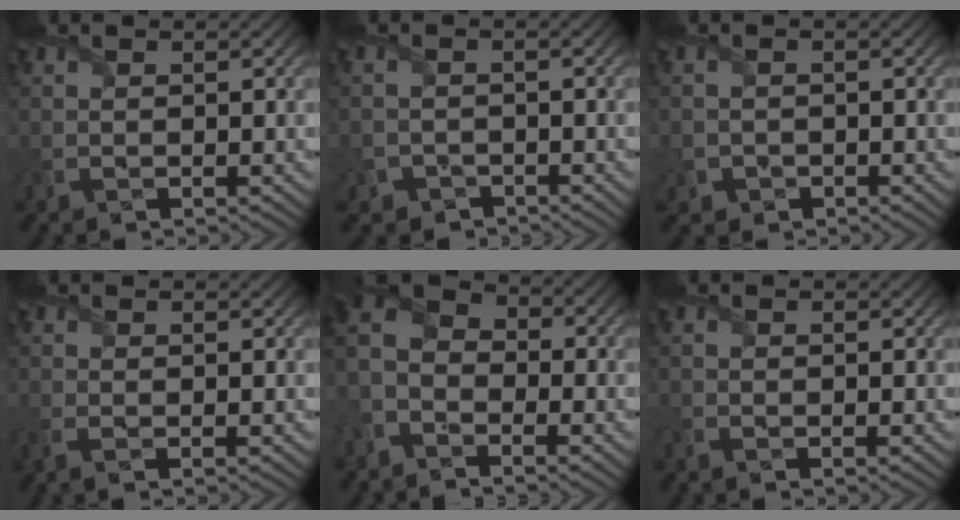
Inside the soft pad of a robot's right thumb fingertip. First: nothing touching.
{"total": 3.1, "force": [-2.3, 2.0, 0.3], "torque": [-0.008, 0.000, -0.047]}
{"total": 2.2, "force": [-1.2, 1.8, 0.4], "torque": [-0.011, -0.006, -0.023]}
{"total": 1.6, "force": [-0.7, 0.6, 1.4], "torque": [-0.035, -0.004, -0.017]}
{"total": 6.8, "force": [-4.3, 4.2, 3.2], "torque": [-0.075, -0.009, -0.097]}
{"total": 0.7, "force": [-0.7, 0.1, 0.2], "torque": [-0.003, -0.002, -0.016]}